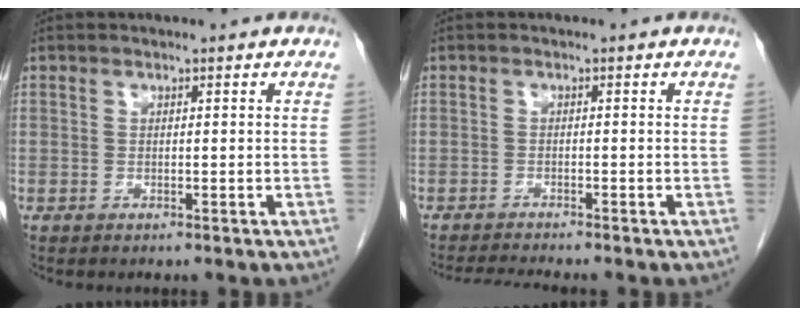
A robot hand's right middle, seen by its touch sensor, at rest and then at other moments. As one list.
[{"total": 4.0, "force": [-3.8, -0.5, 1.3], "torque": [-0.022, -0.015, -0.062]}]